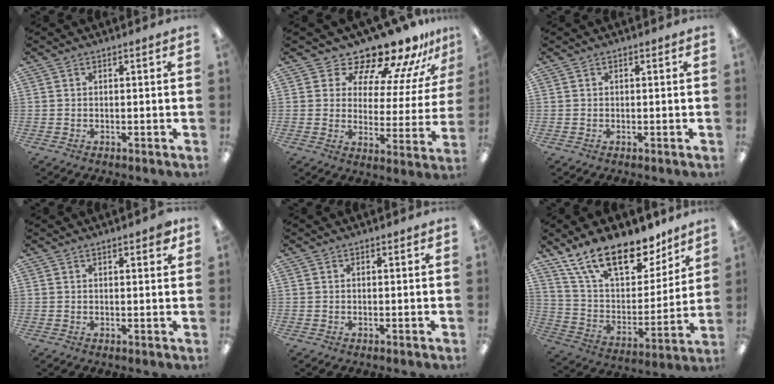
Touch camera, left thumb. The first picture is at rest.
{"total": 14.1, "force": [12.9, 4.1, 4.1], "torque": [-0.076, -0.117, 0.221]}
{"total": 0.0}
{"total": 2.4, "force": [1.8, 0.6, 1.5], "torque": [-0.016, -0.003, 0.027]}
{"total": 0.0}
{"total": 21.1, "force": [15.2, 9.2, 11.3], "torque": [-0.202, -0.090, 0.272]}